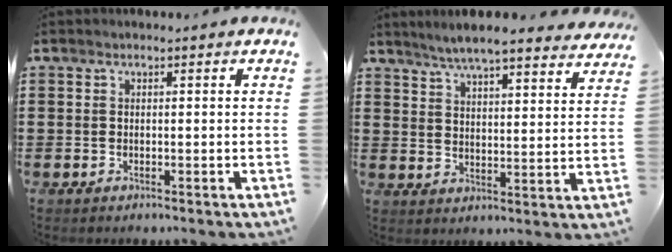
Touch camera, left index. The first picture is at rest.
{"total": 5.3, "force": [5.0, -0.2, 1.7], "torque": [-0.055, -0.026, 0.086]}